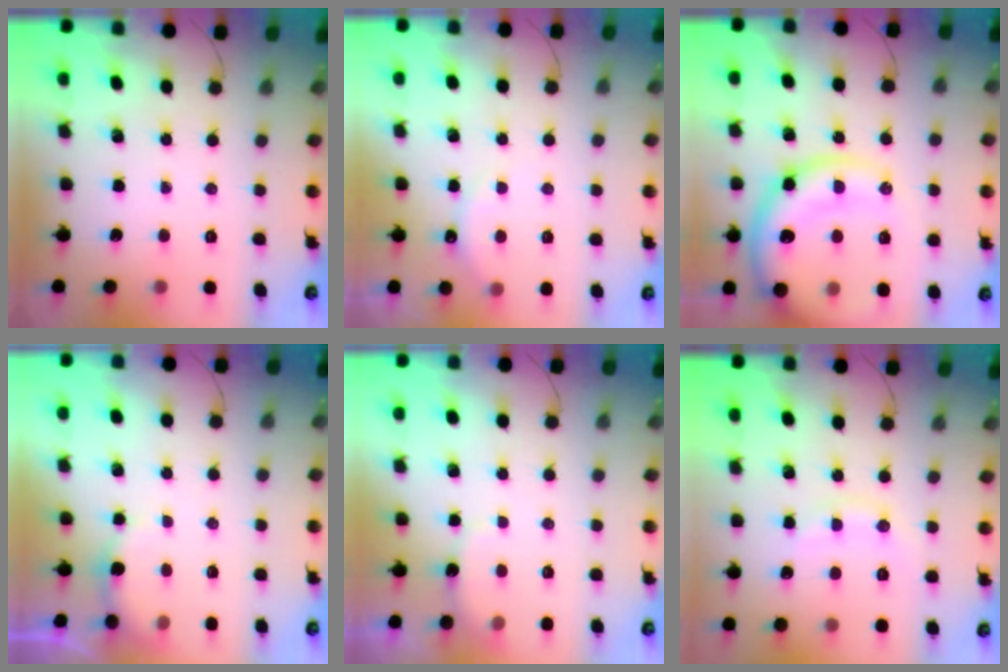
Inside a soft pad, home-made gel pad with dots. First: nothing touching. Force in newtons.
{"total": 6.1, "press": 6.0, "slide": 0.9}
{"total": 18.0, "press": 17.7, "slide": 3.5}
{"total": 2.7, "press": 2.6, "slide": 0.6}
{"total": 3.0, "press": 2.9, "slide": 0.8}
{"total": 6.9, "press": 6.8, "slide": 1.2}